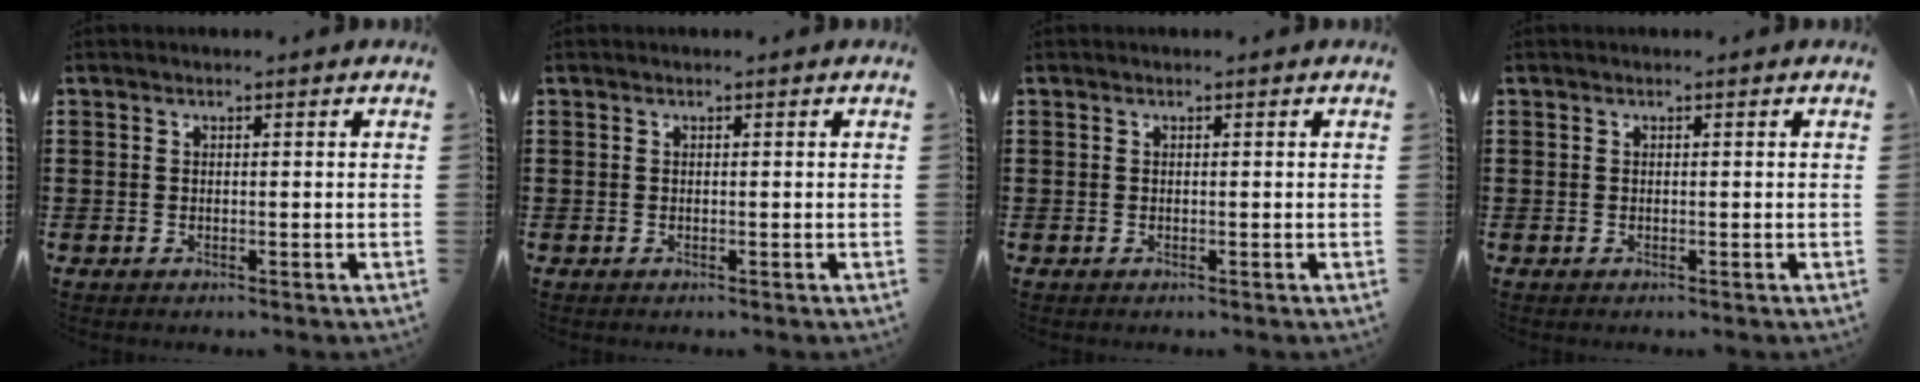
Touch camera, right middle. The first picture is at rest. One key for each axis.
{"total": 0.0}
{"total": 0.0}
{"total": 0.0}